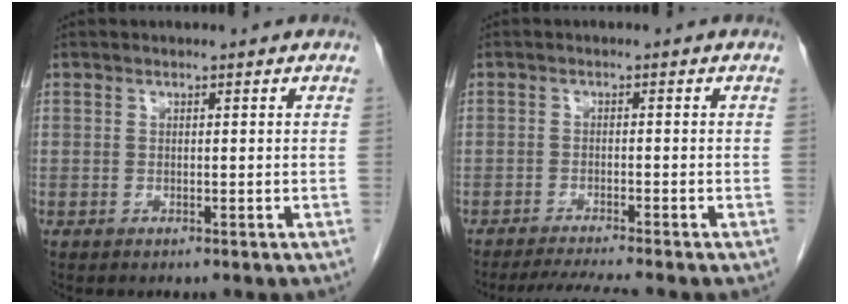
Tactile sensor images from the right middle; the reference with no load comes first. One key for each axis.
{"total": 5.1, "fx": -4.6, "fy": -1.2, "fz": 2.0, "tx": -0.034, "ty": -0.019, "tz": -0.076}